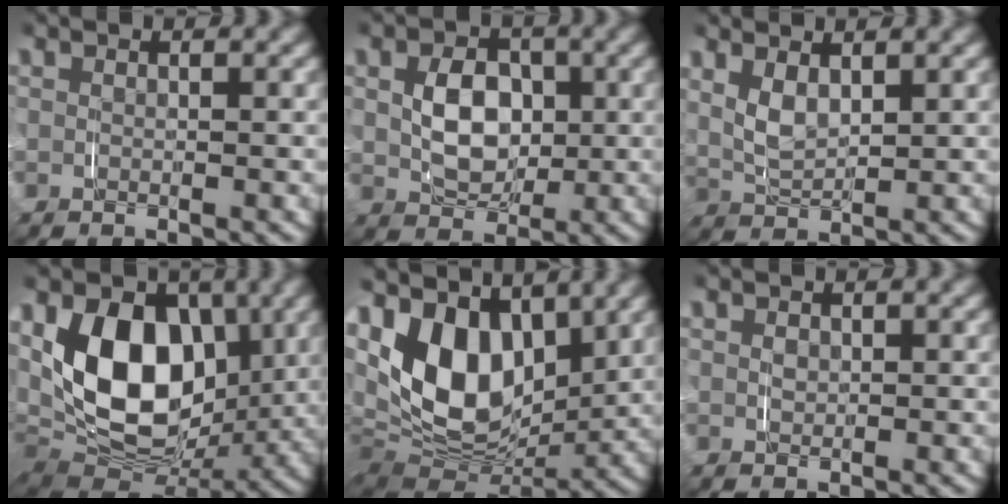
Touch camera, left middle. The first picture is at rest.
{"total": 4.7, "force": [0.1, 3.6, 3.1], "torque": [-0.054, -0.012, 0.008]}
{"total": 3.7, "force": [1.1, 2.3, 2.6], "torque": [-0.068, -0.011, 0.026]}
{"total": 12.5, "force": [1.3, 8.3, 9.2], "torque": [-0.175, -0.011, 0.016]}
{"total": 11.6, "force": [1.8, 7.5, 8.6], "torque": [-0.171, -0.010, 0.029]}
{"total": 0.6, "force": [0.1, 0.5, 0.2], "torque": [-0.010, -0.006, 0.006]}